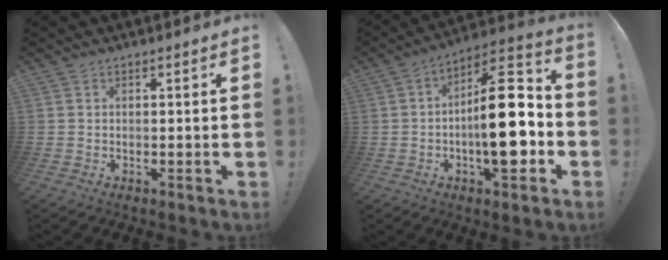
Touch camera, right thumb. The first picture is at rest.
{"total": 20.2, "force": [-3.5, 8.7, 17.9], "torque": [-0.263, 0.026, -0.052]}